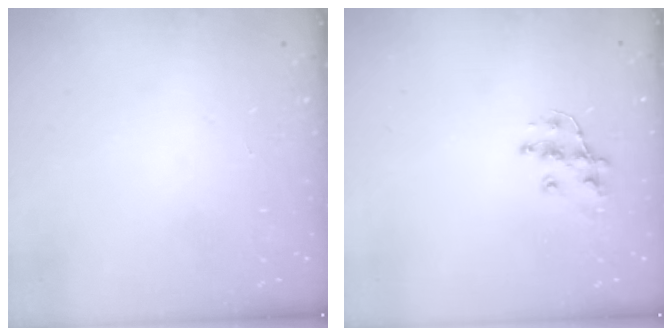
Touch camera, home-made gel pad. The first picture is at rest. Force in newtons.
{"total": 8.8, "press": 8.8, "slide": 0.6}